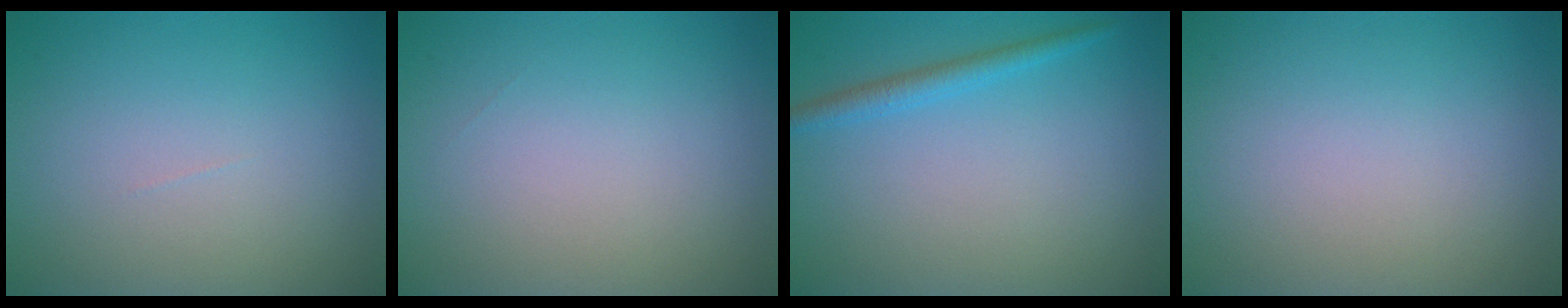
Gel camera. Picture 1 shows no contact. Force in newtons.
{"total": 0.0}
{"total": 1.8, "press": 1.8, "slide": 0.2}
{"total": 0.0}